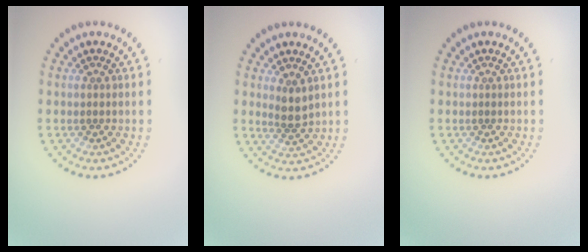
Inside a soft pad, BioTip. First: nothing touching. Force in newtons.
{"total": 2.1, "press": 1.6, "slide": 1.3}
{"total": 0.0}